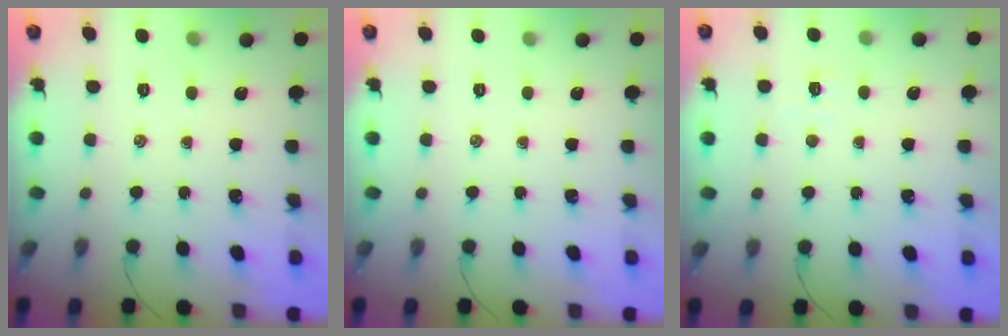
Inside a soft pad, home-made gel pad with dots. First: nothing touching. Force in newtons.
{"total": 0.0}
{"total": 2.8, "press": 2.7, "slide": 0.8}